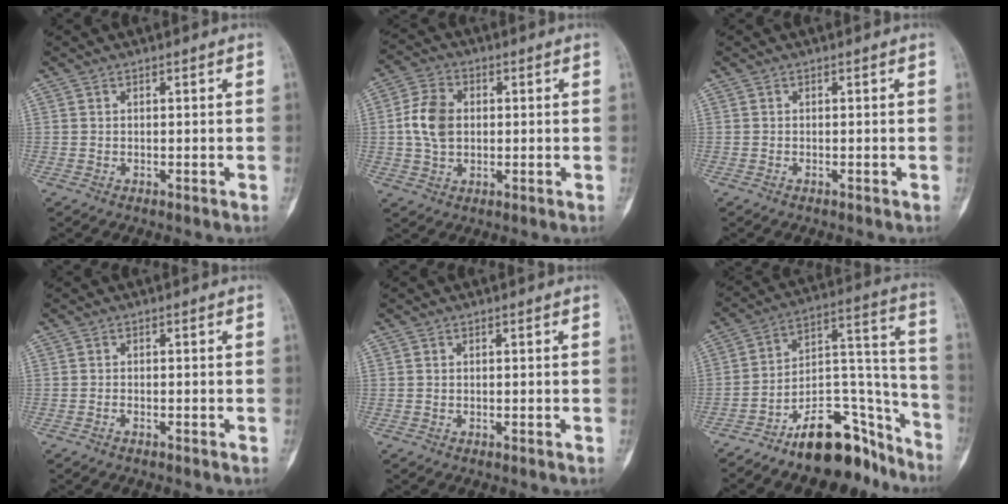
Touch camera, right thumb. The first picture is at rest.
{"total": 8.1, "force": [0.4, 5.8, 5.7], "torque": [-0.104, 0.011, 0.006]}
{"total": 0.0}
{"total": 0.5, "force": [-0.5, 0.2, 0.1], "torque": [-0.005, 0.004, -0.009]}
{"total": 0.0}
{"total": 18.2, "force": [-13.6, 7.8, 9.2], "torque": [-0.091, 0.140, -0.222]}